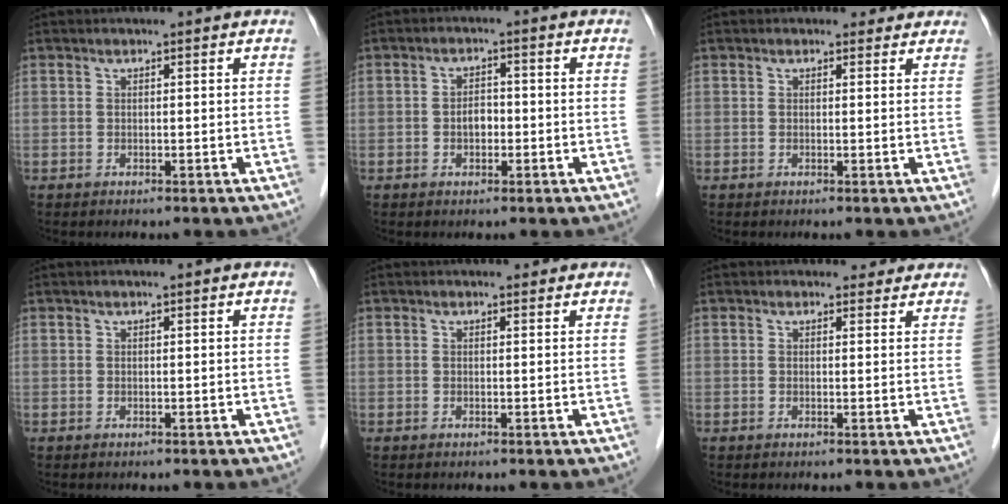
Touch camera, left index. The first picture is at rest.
{"total": 2.7, "force": [-0.7, 1.7, 2.0], "torque": [-0.033, 0.011, -0.012]}
{"total": 1.8, "force": [1.5, 1.1, 0.1], "torque": [0.003, 0.002, 0.009]}
{"total": 0.0}
{"total": 1.4, "force": [1.2, 0.6, 0.4], "torque": [-0.006, 0.005, 0.012]}
{"total": 2.5, "force": [2.2, 1.3, 0.0], "torque": [0.005, 0.001, 0.017]}